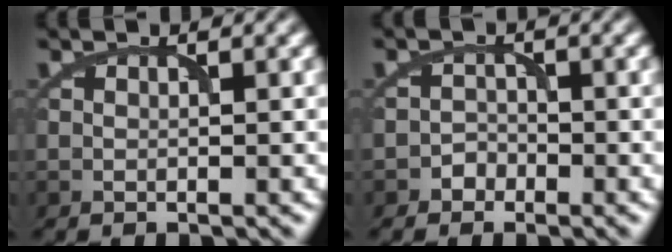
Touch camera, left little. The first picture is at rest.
{"total": 1.2, "force": [-0.8, 0.9, 0.0], "torque": [0.007, 0.007, -0.015]}